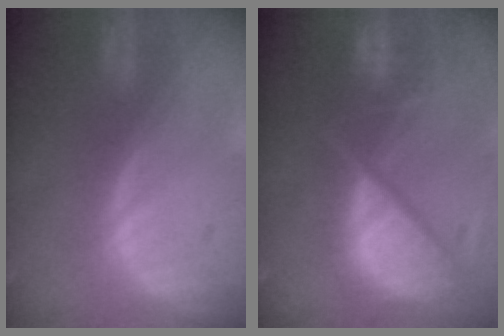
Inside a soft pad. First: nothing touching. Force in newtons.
{"total": 12.1, "press": 9.9, "slide": 6.9}